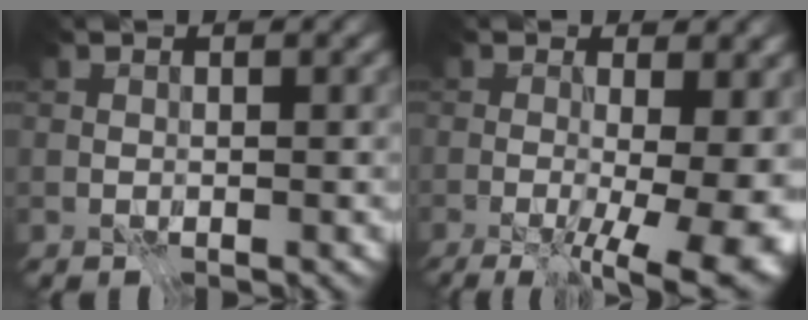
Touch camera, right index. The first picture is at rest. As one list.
[{"total": 10.9, "force": [-2.0, 3.9, 9.9], "torque": [-0.095, -0.016, -0.016]}]